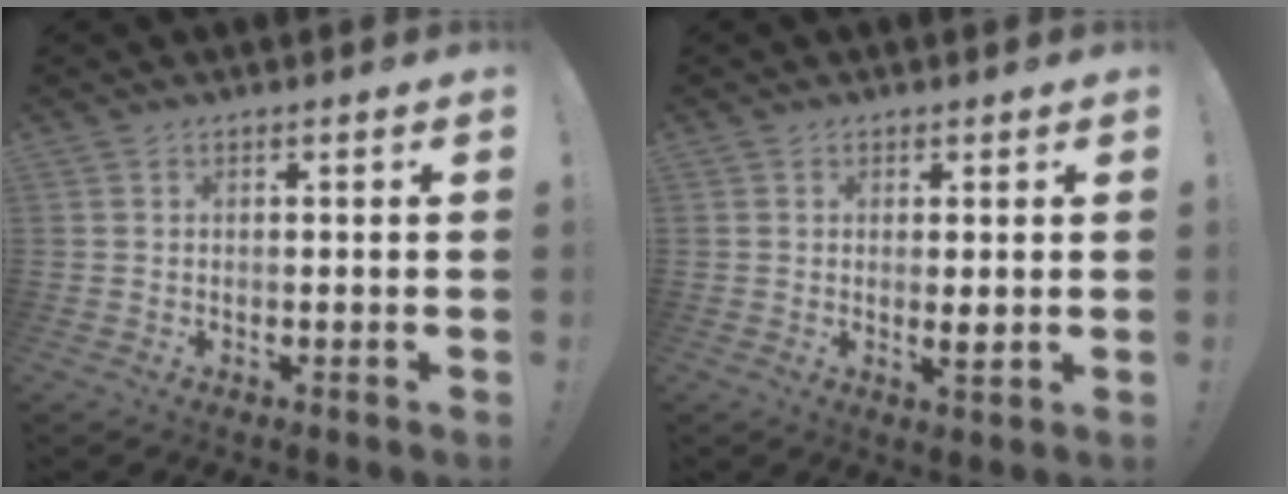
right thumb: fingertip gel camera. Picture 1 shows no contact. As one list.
[{"total": 3.0, "force": [0.4, 0.4, 2.9], "torque": [-0.032, -0.012, 0.005]}]